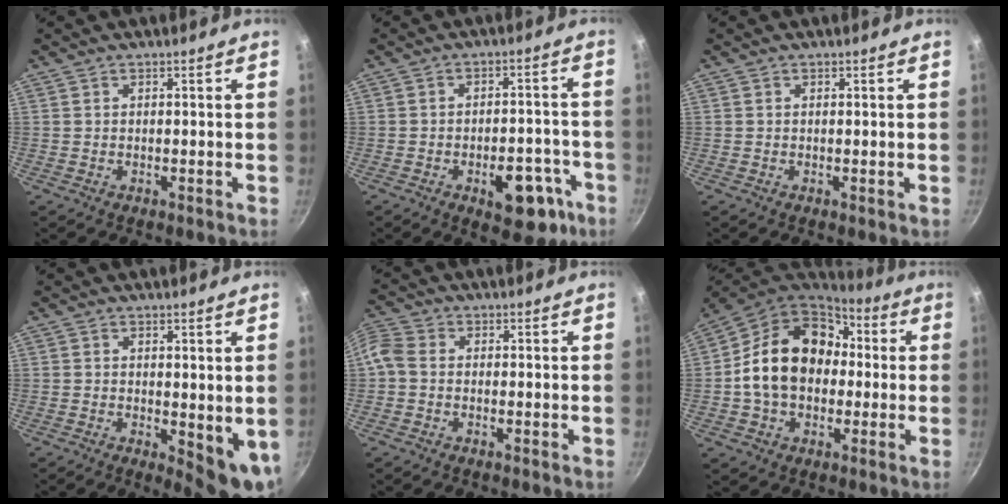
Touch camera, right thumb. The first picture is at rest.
{"total": 11.9, "force": [-5.2, 6.3, 8.6], "torque": [-0.066, 0.036, -0.059]}
{"total": 0.0}
{"total": 6.7, "force": [0.2, 2.9, 6.1], "torque": [-0.066, -0.009, 0.009]}
{"total": 6.6, "force": [-0.8, 5.3, 3.9], "torque": [-0.097, 0.017, -0.034]}
{"total": 19.5, "force": [1.1, 14.7, 12.8], "torque": [-0.199, 0.042, 0.011]}